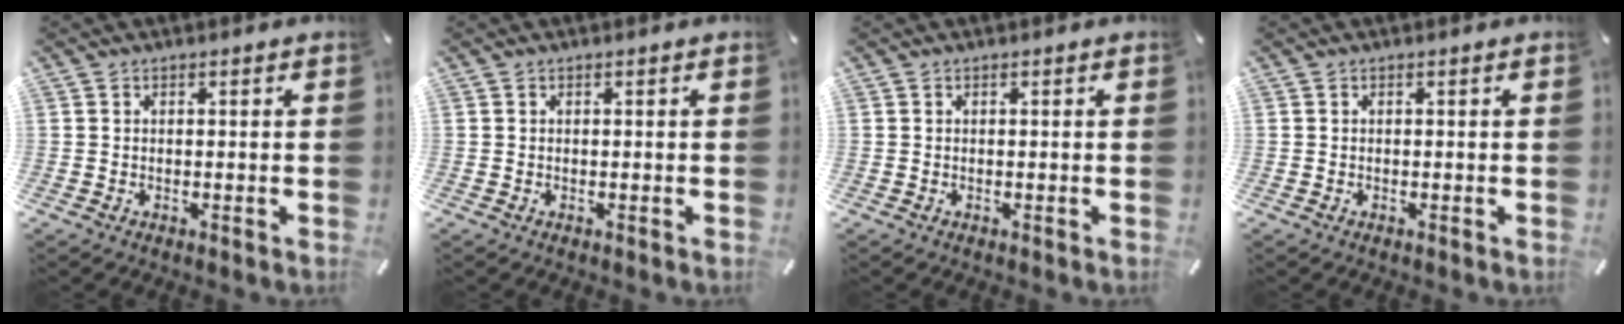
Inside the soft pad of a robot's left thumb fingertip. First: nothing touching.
{"total": 0.0}
{"total": 0.0}
{"total": 0.0}